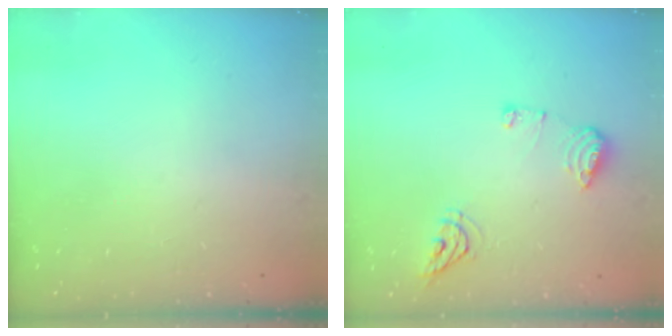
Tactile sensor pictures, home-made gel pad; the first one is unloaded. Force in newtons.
{"total": 8.6, "press": 8.5, "slide": 0.1}